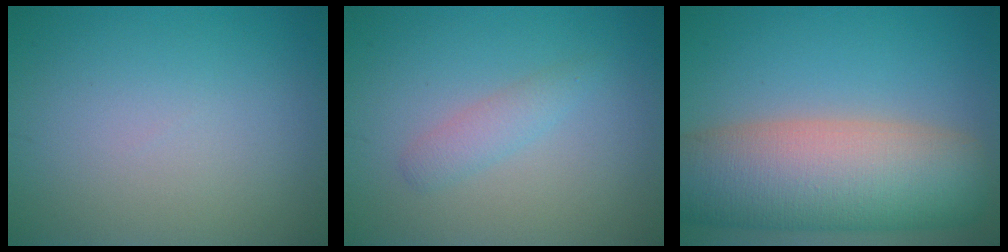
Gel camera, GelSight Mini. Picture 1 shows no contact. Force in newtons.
{"total": 1.7, "press": 1.7, "slide": 0.0}
{"total": 12.3, "press": 12.2, "slide": 0.9}